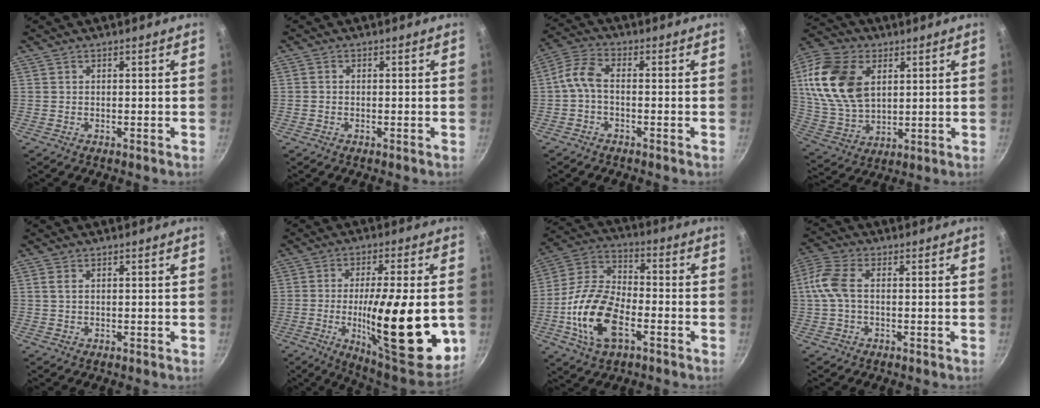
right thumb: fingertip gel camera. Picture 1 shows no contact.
{"total": 0.6, "force": [-0.2, 0.5, 0.3], "torque": [-0.006, 0.002, -0.005]}
{"total": 5.1, "force": [-1.1, 2.6, 4.2], "torque": [-0.102, 0.025, -0.036]}
{"total": 18.7, "force": [5.0, 12.3, 13.1], "torque": [-0.238, -0.009, 0.101]}
{"total": 1.4, "force": [0.4, 0.8, 1.0], "torque": [-0.021, 0.001, 0.007]}
{"total": 24.8, "force": [-3.9, 6.8, 23.5], "torque": [-0.333, -0.006, -0.054]}
{"total": 17.3, "force": [-5.5, 9.4, 13.5], "torque": [-0.252, 0.035, -0.118]}
{"total": 7.5, "force": [0.3, 4.3, 6.1], "torque": [-0.144, 0.020, -0.007]}